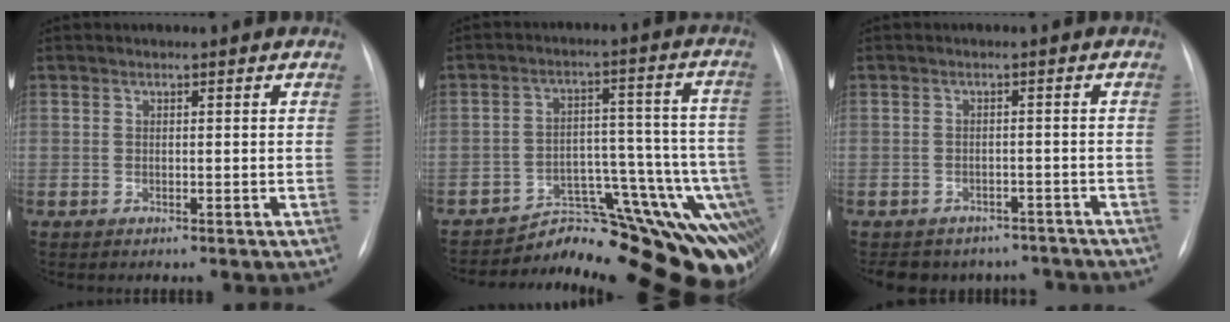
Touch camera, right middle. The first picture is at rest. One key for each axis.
{"total": 17.3, "fx": -13.9, "fy": 4.8, "fz": 9.1, "tx": -0.016, "ty": 0.060, "tz": -0.167}
{"total": 9.8, "fx": -8.4, "fy": 5.0, "fz": 1.1, "tx": -0.010, "ty": 0.017, "tz": -0.093}